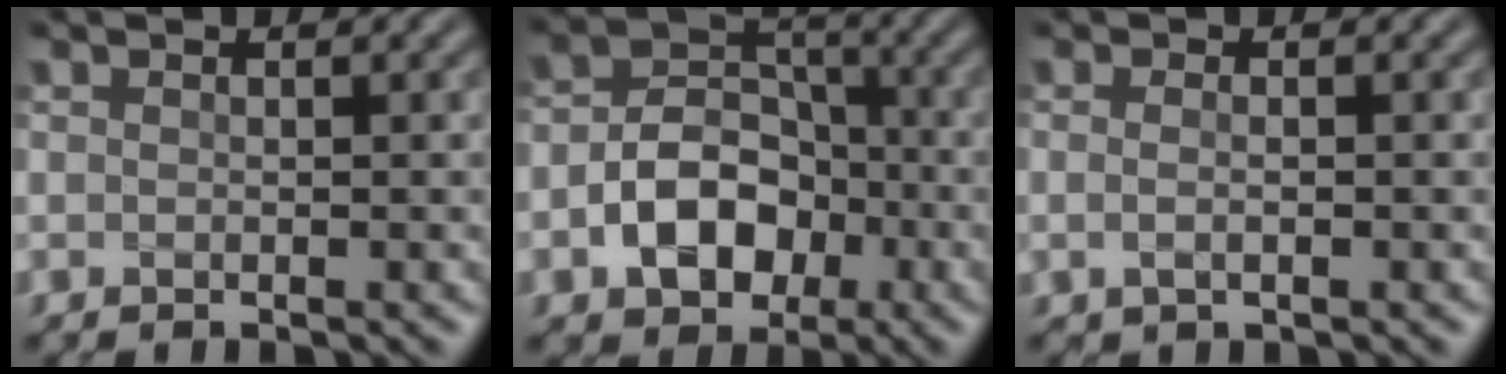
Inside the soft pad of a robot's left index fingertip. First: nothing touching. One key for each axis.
{"total": 5.8, "fx": -1.8, "fy": 4.4, "fz": 3.4, "tx": -0.055, "ty": 0.003, "tz": -0.035}
{"total": 1.3, "fx": 0.0, "fy": 0.6, "fz": 1.1, "tx": -0.008, "ty": -0.001, "tz": -0.006}